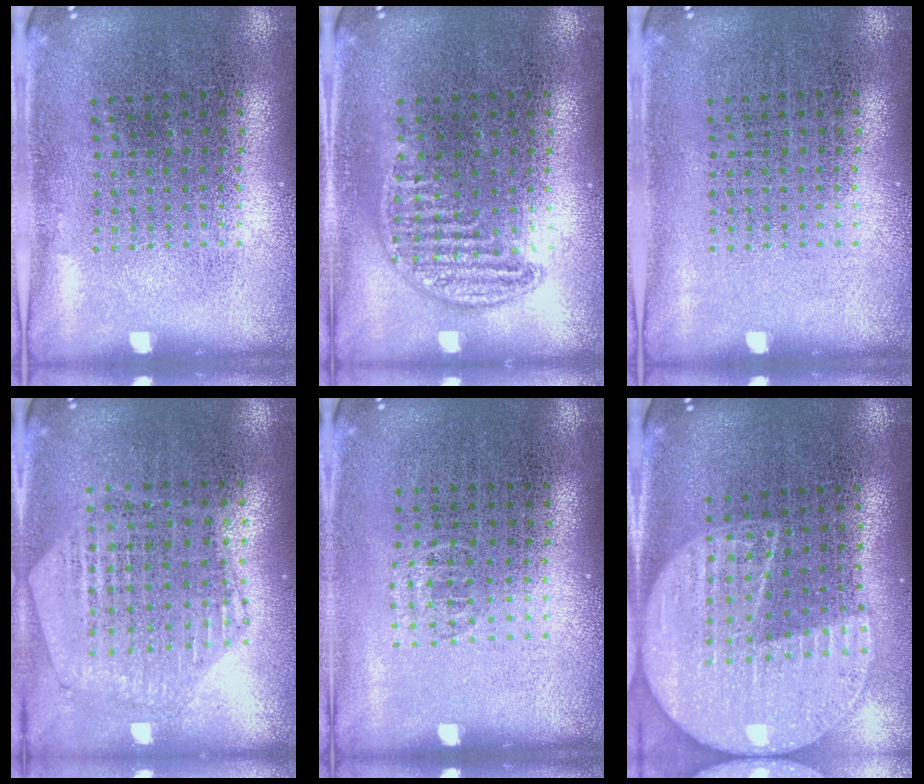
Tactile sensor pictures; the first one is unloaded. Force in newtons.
{"total": 0.9, "press": 0.9, "slide": 0.2}
{"total": 0.0}
{"total": 1.3, "press": 1.2, "slide": 0.2}
{"total": 0.5, "press": 0.4, "slide": 0.3}
{"total": 2.3, "press": 2.0, "slide": 1.1}